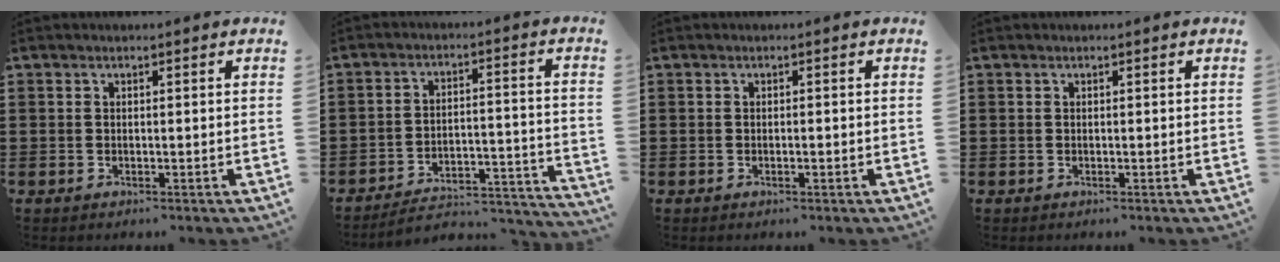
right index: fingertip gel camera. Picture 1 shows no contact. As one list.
[{"total": 3.5, "force": [-3.1, 1.0, 1.4], "torque": [-0.032, -0.010, -0.069]}, {"total": 0.9, "force": [-0.3, 0.2, 0.8], "torque": [-0.016, -0.005, -0.004]}, {"total": 0.0}]